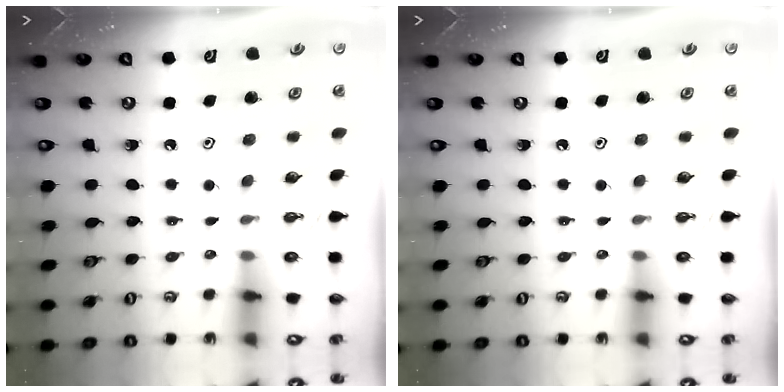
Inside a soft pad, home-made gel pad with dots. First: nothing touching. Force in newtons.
{"total": 0.0}